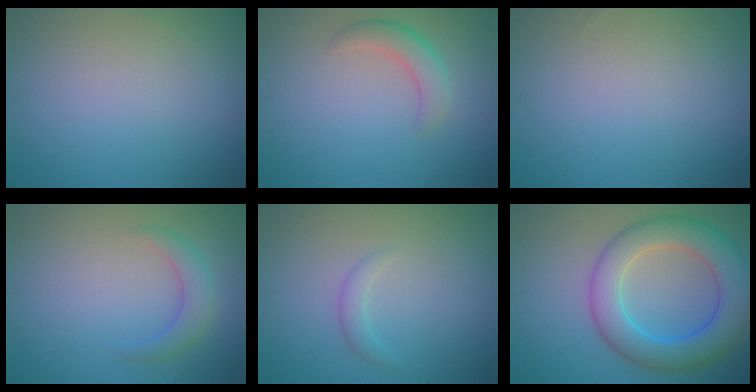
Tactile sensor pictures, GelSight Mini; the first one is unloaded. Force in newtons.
{"total": 2.5, "press": 2.5, "slide": 0.0}
{"total": 0.0}
{"total": 2.4, "press": 2.4, "slide": 0.0}
{"total": 1.2, "press": 1.1, "slide": 0.2}
{"total": 8.0, "press": 8.0, "slide": 0.3}